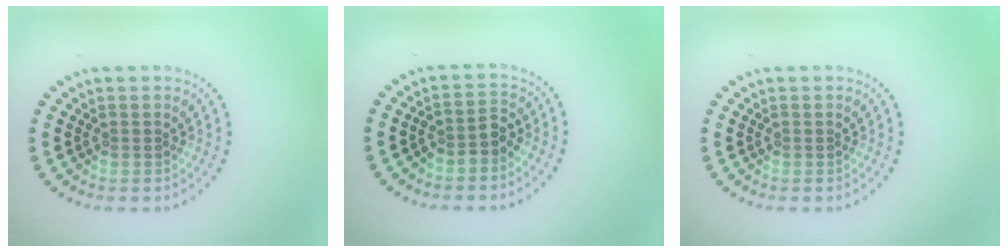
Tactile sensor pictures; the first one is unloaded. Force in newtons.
{"total": 1.9, "press": 1.6, "slide": 1.1}
{"total": 0.0}